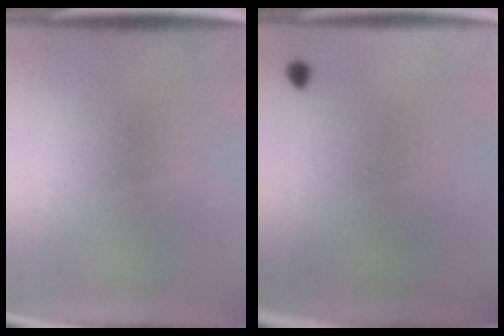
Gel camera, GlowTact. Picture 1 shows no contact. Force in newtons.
{"total": 0.8}